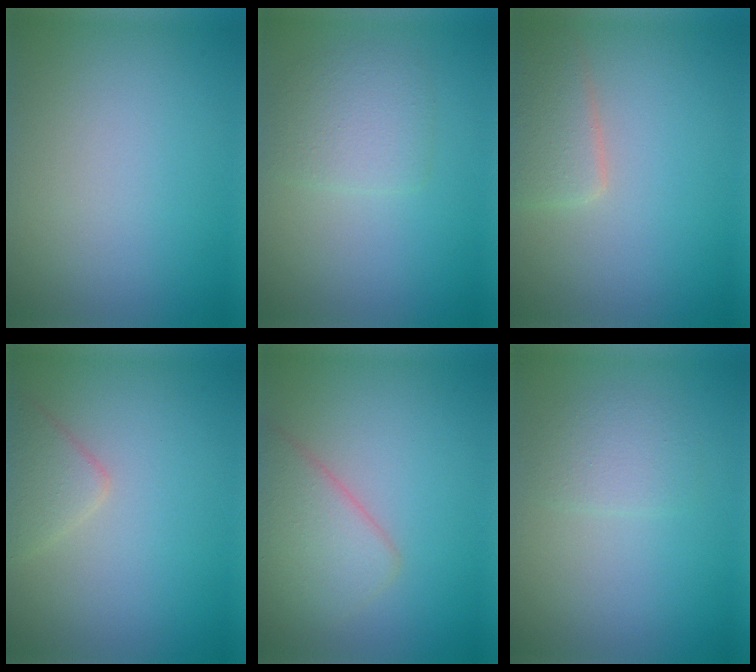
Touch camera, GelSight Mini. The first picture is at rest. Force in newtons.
{"total": 2.8, "press": 2.8, "slide": 0.1}
{"total": 2.9, "press": 2.9, "slide": 0.3}
{"total": 2.2, "press": 2.2, "slide": 0.2}
{"total": 3.9, "press": 3.9, "slide": 0.2}
{"total": 1.8, "press": 1.8, "slide": 0.1}